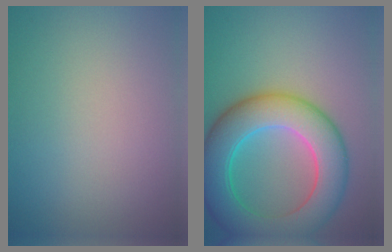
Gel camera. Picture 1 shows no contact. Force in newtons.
{"total": 9.8, "press": 9.8, "slide": 0.5}